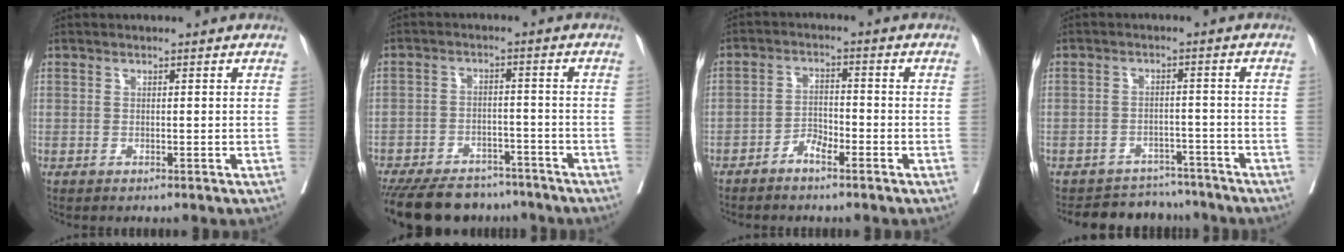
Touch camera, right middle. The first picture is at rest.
{"total": 16.7, "force": [-13.8, 7.1, 6.2], "torque": [-0.151, -0.014, -0.198]}
{"total": 3.3, "force": [-2.4, 1.0, 2.0], "torque": [-0.037, 0.006, -0.049]}
{"total": 8.7, "force": [-8.1, 3.2, 0.1], "torque": [0.009, 0.018, -0.108]}